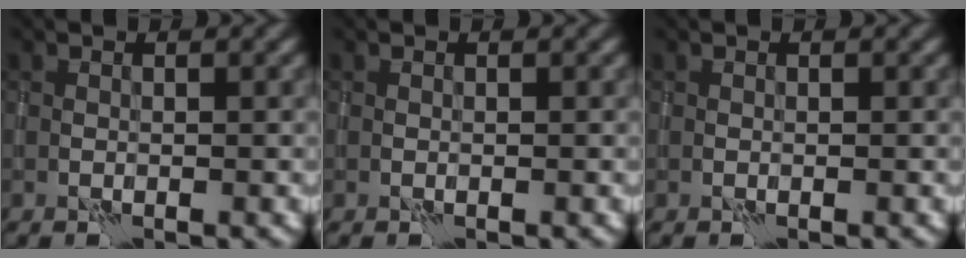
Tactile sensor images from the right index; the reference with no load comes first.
{"total": 0.0}
{"total": 0.0}